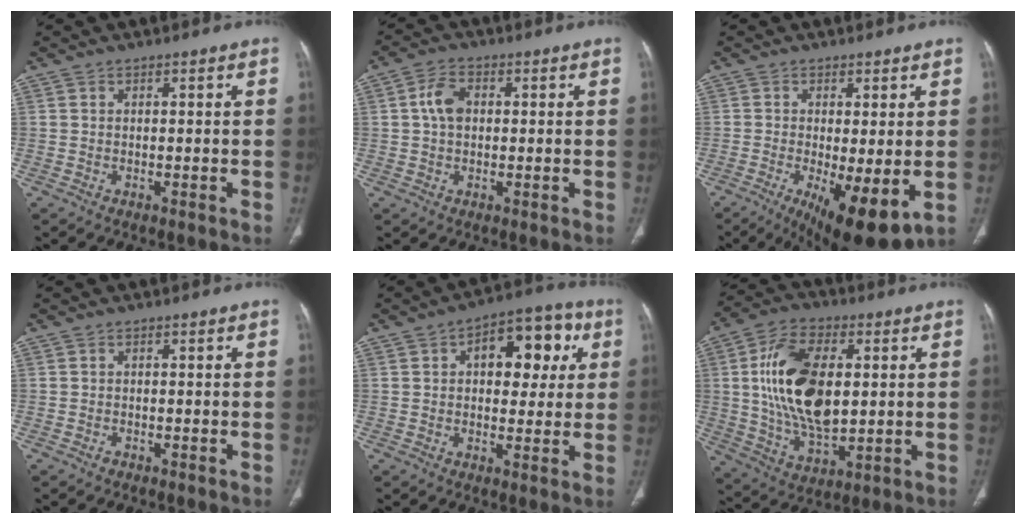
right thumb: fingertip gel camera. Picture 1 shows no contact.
{"total": 4.9, "force": [0.6, 3.3, 3.5], "torque": [-0.068, 0.010, 0.008]}
{"total": 12.1, "force": [-3.2, 3.7, 11.0], "torque": [-0.172, -0.027, -0.039]}
{"total": 0.5, "force": [-0.4, 0.3, 0.1], "torque": [0.000, 0.000, -0.009]}
{"total": 13.7, "force": [3.9, 7.8, 10.6], "torque": [-0.096, 0.017, 0.051]}
{"total": 19.2, "force": [2.6, 10.6, 15.8], "torque": [-0.282, -0.007, 0.053]}